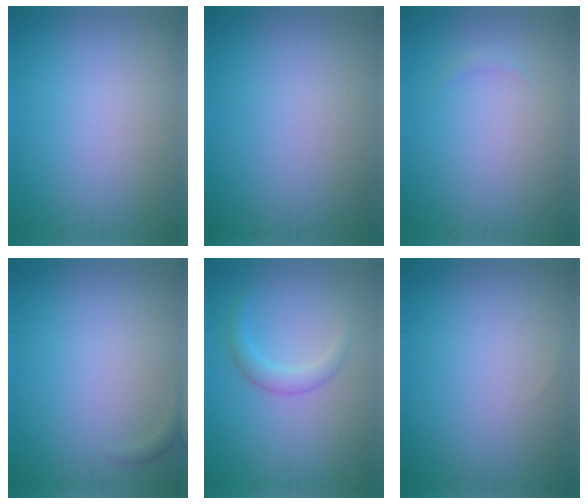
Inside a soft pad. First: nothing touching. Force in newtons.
{"total": 0.0}
{"total": 0.5, "press": 0.5, "slide": 0.1}
{"total": 0.5, "press": 0.5, "slide": 0.1}
{"total": 1.5, "press": 1.5, "slide": 0.1}
{"total": 0.0}